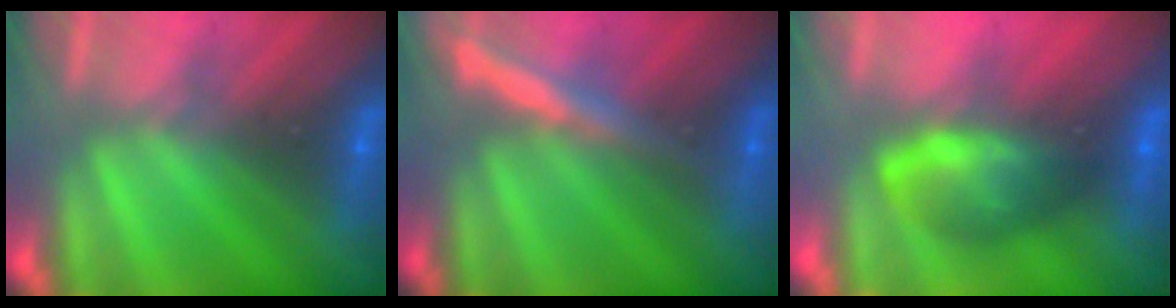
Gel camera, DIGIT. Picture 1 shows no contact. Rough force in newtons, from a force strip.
{"total": 3.7}
{"total": 8.8}